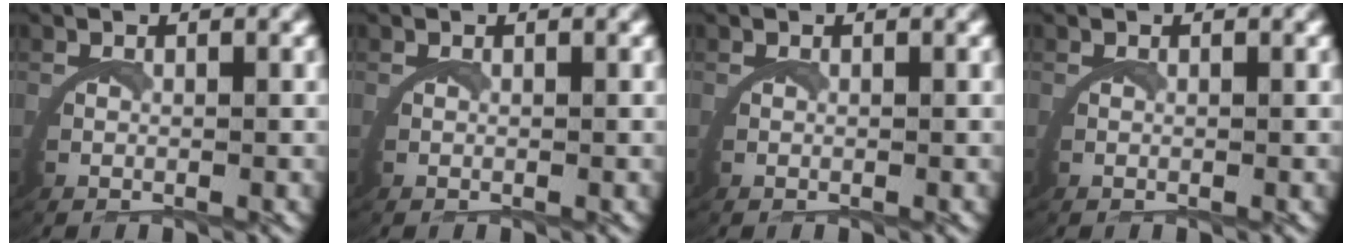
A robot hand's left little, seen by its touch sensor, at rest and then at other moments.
{"total": 0.0}
{"total": 0.0}
{"total": 0.0}